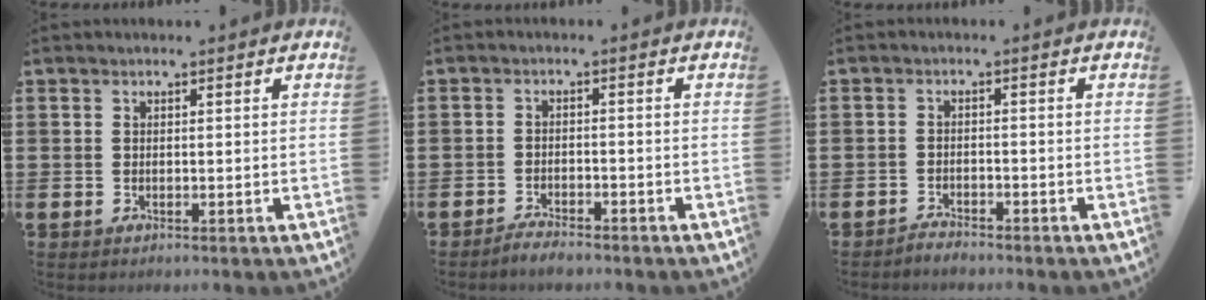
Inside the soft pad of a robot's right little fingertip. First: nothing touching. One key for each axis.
{"total": 1.9, "fx": -1.9, "fy": 0.2, "fz": 0.3, "tx": -0.010, "ty": 0.005, "tz": -0.039}
{"total": 1.5, "fx": -1.5, "fy": 0.0, "fz": -0.1, "tx": -0.003, "ty": 0.005, "tz": -0.033}